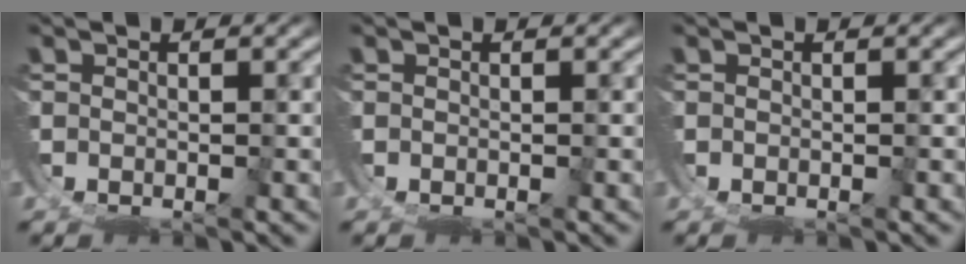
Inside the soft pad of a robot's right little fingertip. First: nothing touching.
{"total": 0.0}
{"total": 0.0}